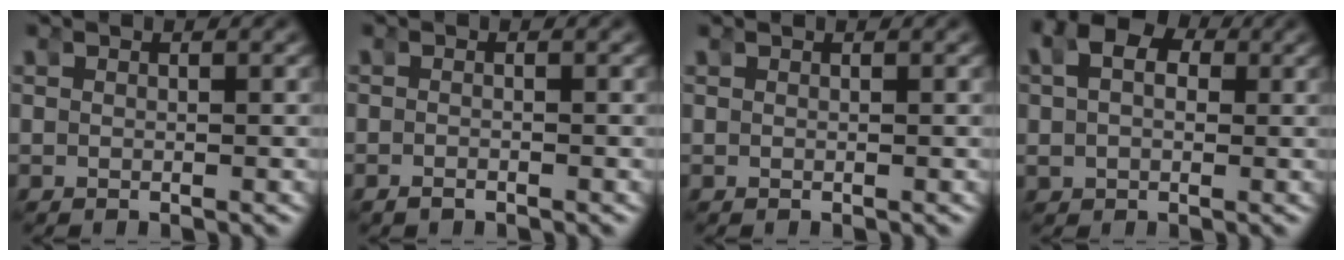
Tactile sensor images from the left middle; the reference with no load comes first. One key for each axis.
{"total": 0.9, "fx": -0.8, "fy": 0.3, "fz": 0.2, "tx": -0.012, "ty": -0.002, "tz": -0.017}
{"total": 0.0}
{"total": 5.7, "fx": 1.9, "fy": 4.0, "fz": 3.5, "tx": -0.059, "ty": 0.012, "tz": 0.018}